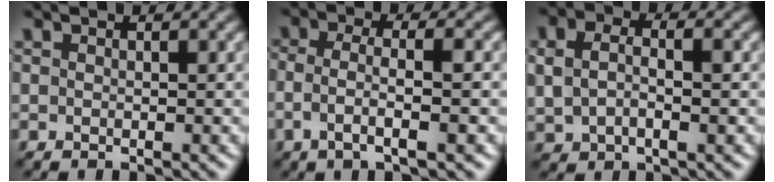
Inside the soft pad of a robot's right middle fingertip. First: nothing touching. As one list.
[{"total": 3.6, "force": [-1.0, 0.9, 3.3], "torque": [-0.067, 0.004, -0.023]}, {"total": 3.8, "force": [0.4, 2.2, 3.0], "torque": [-0.068, 0.006, 0.008]}]